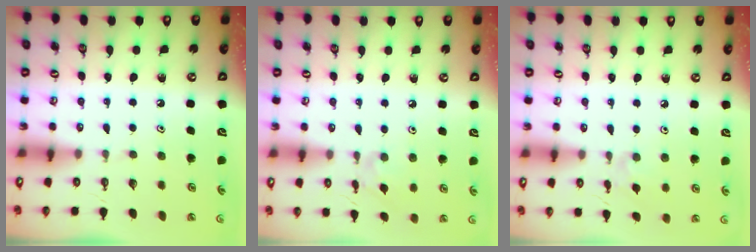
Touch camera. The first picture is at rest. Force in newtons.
{"total": 3.0, "press": 3.0, "slide": 0.1}
{"total": 2.1, "press": 2.1, "slide": 0.4}